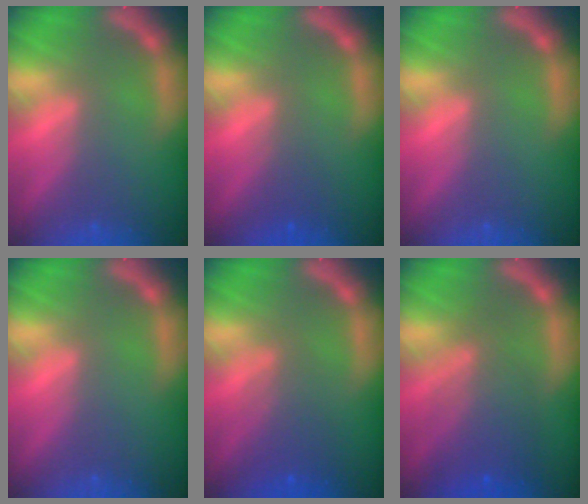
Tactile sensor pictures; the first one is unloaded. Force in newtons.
{"total": 1.5}
{"total": 0.0}
{"total": 0.0}
{"total": 3.6}
{"total": 6.0}